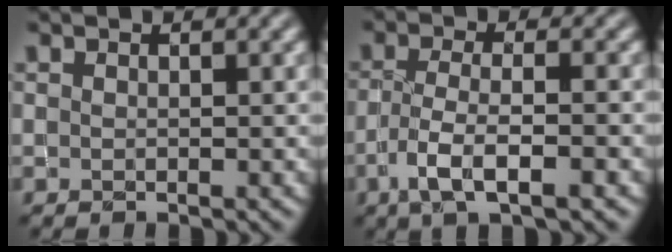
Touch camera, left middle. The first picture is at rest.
{"total": 4.4, "force": [-2.2, 1.2, 3.6], "torque": [-0.077, -0.003, -0.041]}